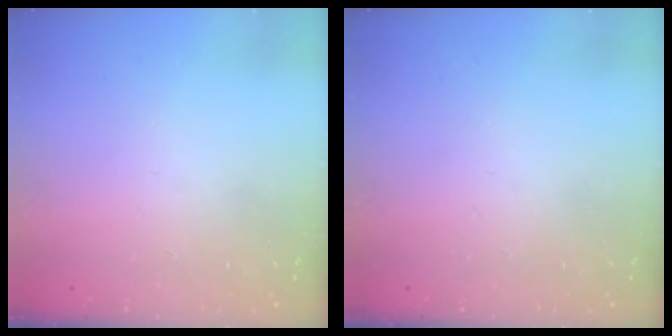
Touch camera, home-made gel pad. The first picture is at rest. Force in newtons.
{"total": 0.0}